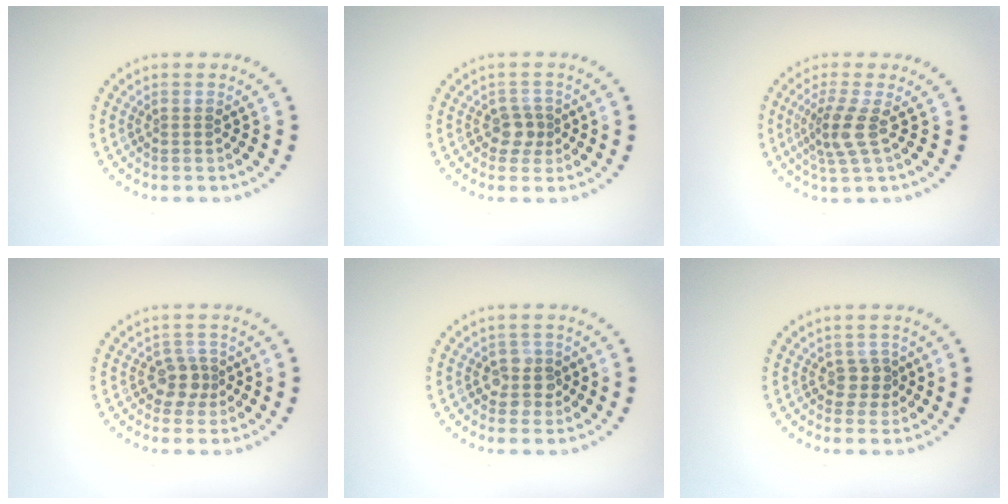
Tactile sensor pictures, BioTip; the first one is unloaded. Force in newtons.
{"total": 1.9, "press": 1.6, "slide": 1.0}
{"total": 2.9, "press": 2.2, "slide": 1.9}
{"total": 2.2, "press": 1.8, "slide": 1.2}
{"total": 2.3, "press": 2.0, "slide": 1.1}
{"total": 1.6, "press": 1.3, "slide": 0.9}